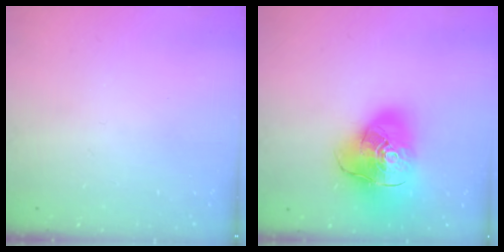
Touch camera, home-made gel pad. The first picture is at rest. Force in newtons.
{"total": 22.5, "press": 22.3, "slide": 3.4}